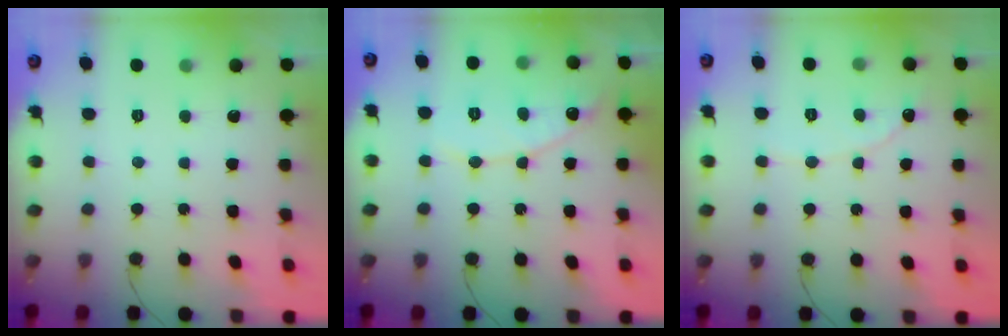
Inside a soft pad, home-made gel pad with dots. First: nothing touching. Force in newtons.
{"total": 8.7, "press": 8.7, "slide": 0.9}
{"total": 2.3, "press": 2.3, "slide": 0.2}